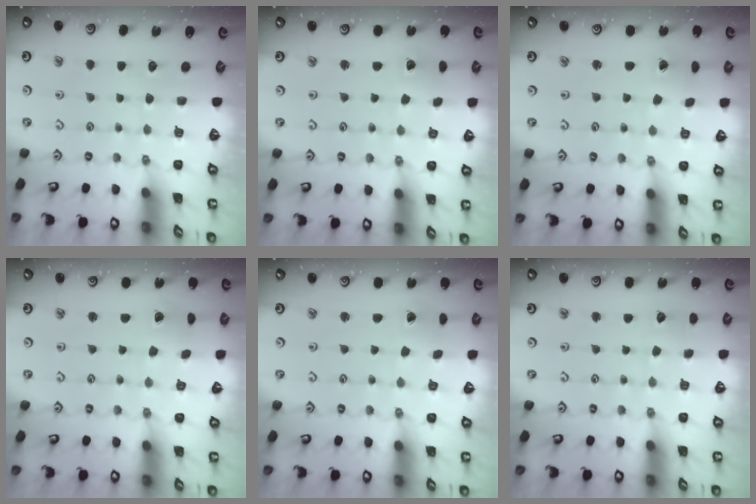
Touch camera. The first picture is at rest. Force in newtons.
{"total": 1.7, "press": 1.7, "slide": 0.1}
{"total": 1.5, "press": 1.5, "slide": 0.0}
{"total": 0.8, "press": 0.8, "slide": 0.1}
{"total": 1.5, "press": 1.5, "slide": 0.1}
{"total": 3.6, "press": 3.6, "slide": 0.3}